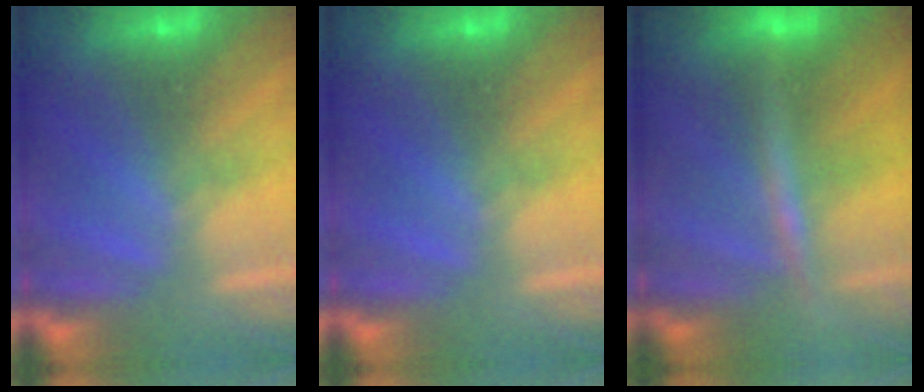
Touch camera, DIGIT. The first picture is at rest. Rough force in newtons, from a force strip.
{"total": 0.0}
{"total": 2.6}